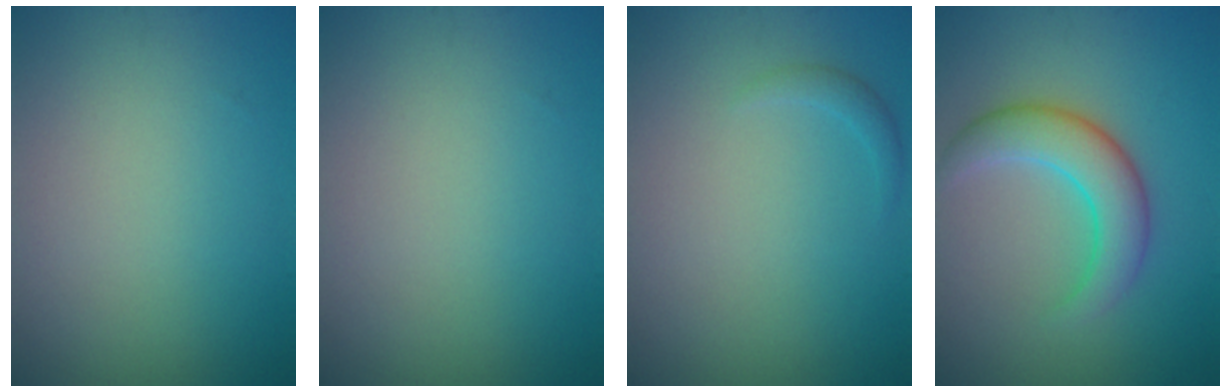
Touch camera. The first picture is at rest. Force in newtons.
{"total": 0.0}
{"total": 0.9, "press": 0.9, "slide": 0.0}
{"total": 4.5, "press": 4.5, "slide": 0.1}